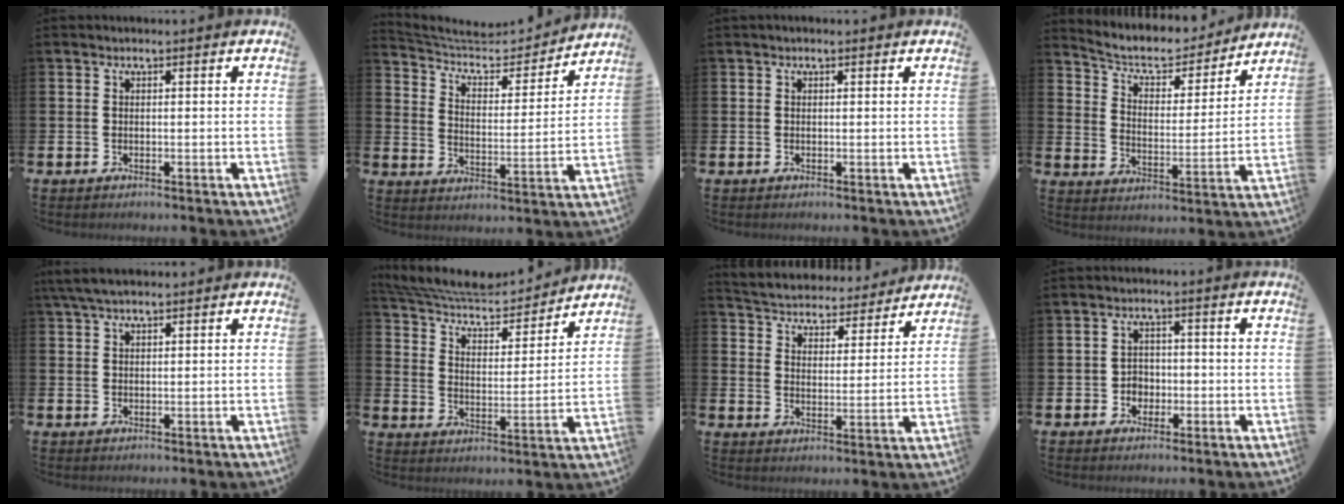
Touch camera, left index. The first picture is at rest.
{"total": 6.6, "force": [5.8, 2.4, 2.0], "torque": [-0.071, -0.043, 0.096]}
{"total": 0.0}
{"total": 6.4, "force": [5.7, 2.4, 1.6], "torque": [-0.057, -0.043, 0.093]}
{"total": 3.8, "force": [3.0, 1.1, 2.0], "torque": [-0.042, 0.001, 0.054]}
{"total": 8.2, "force": [7.7, 1.9, 2.2], "torque": [-0.074, -0.062, 0.131]}
{"total": 4.9, "force": [4.7, 1.4, 0.1], "torque": [-0.024, -0.045, 0.076]}
{"total": 2.7, "force": [-0.9, 2.4, 0.8], "torque": [-0.011, 0.002, -0.025]}